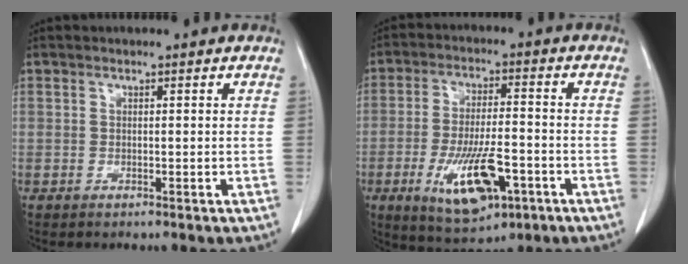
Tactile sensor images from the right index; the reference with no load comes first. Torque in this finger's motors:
{"motor_torque": [1.21, -0.93, 0.34, 0.13]}